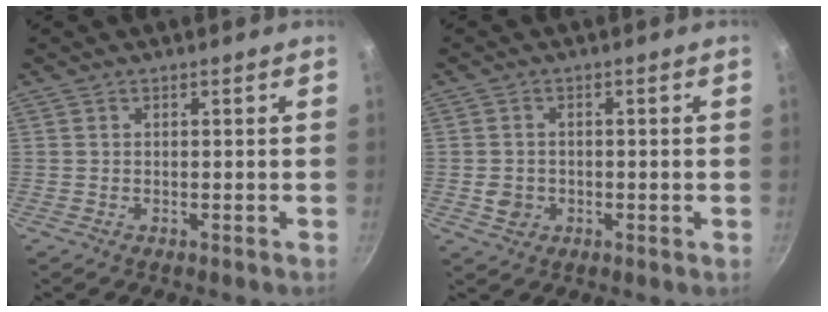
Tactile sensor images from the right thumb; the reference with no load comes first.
{"total": 3.2, "force": [-0.6, 2.8, 1.5], "torque": [-0.020, 0.009, -0.009]}